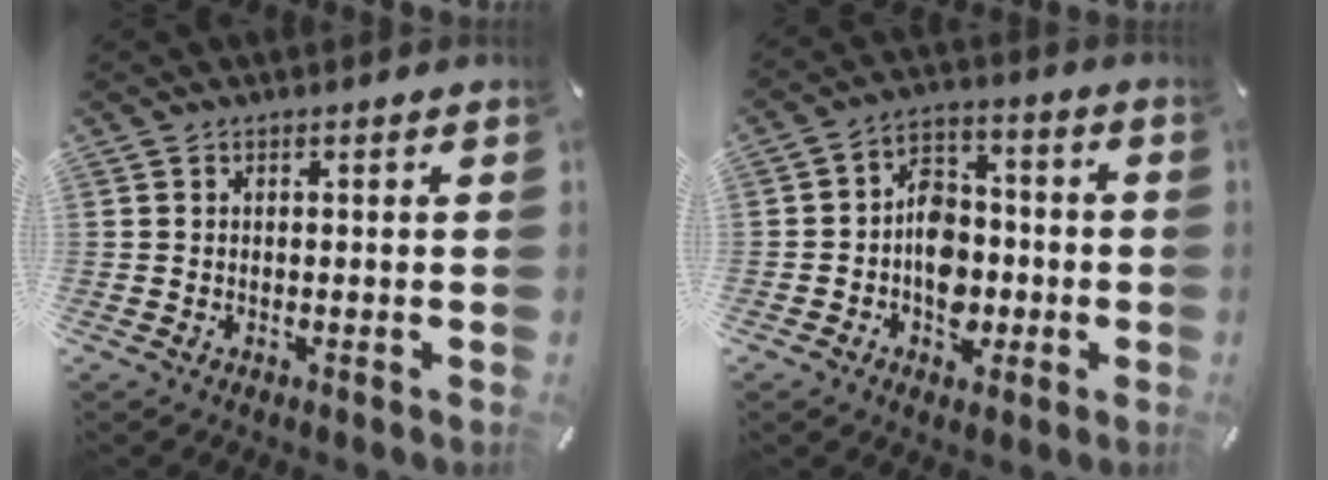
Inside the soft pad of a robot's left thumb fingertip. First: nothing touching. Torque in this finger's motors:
{"motor_torque": [-0.16, 1.08, 0.80, 0.28, 0.11]}